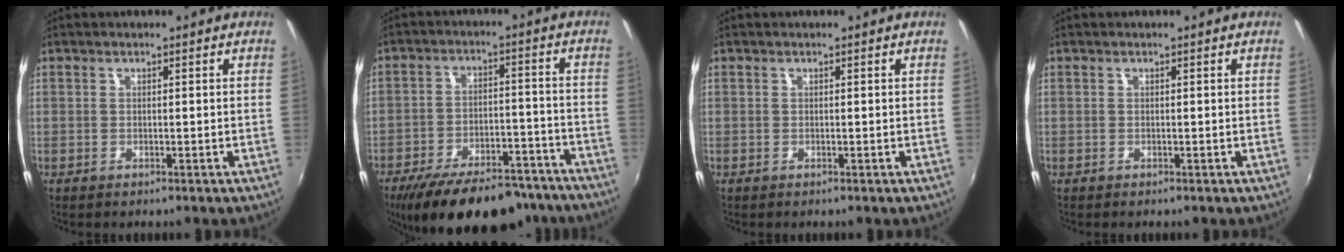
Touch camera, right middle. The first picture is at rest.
{"total": 22.1, "force": [-18.0, 7.8, 10.2], "torque": [-0.186, -0.005, -0.245]}
{"total": 0.0}
{"total": 0.0}